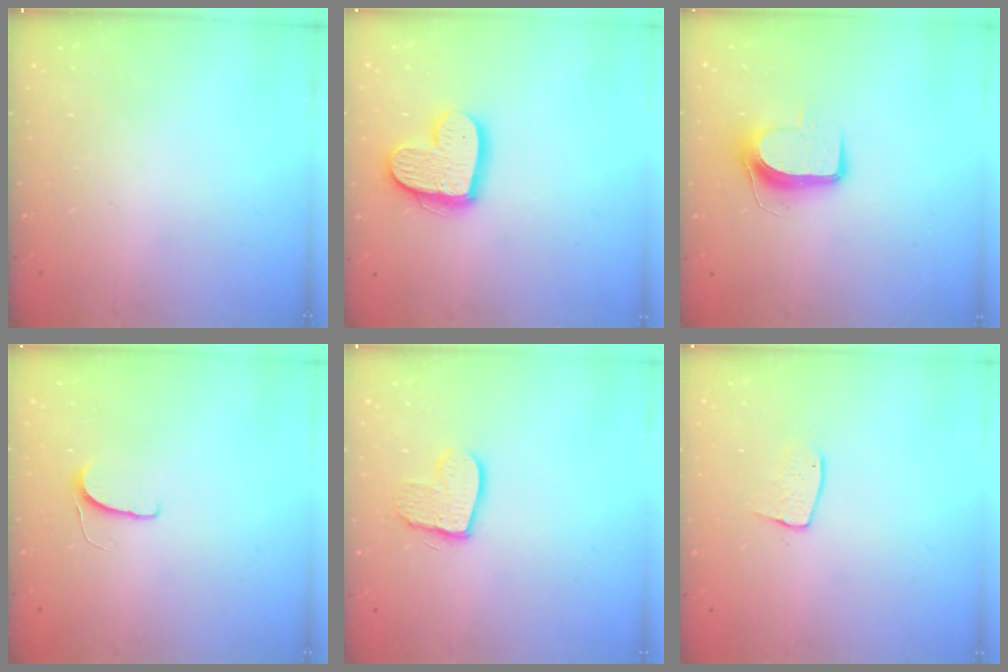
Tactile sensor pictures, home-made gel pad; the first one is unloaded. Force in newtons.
{"total": 13.9, "press": 13.9, "slide": 1.0}
{"total": 9.2, "press": 9.2, "slide": 0.7}
{"total": 5.4, "press": 5.4, "slide": 0.4}
{"total": 10.3, "press": 10.3, "slide": 0.8}
{"total": 6.1, "press": 6.1, "slide": 0.3}